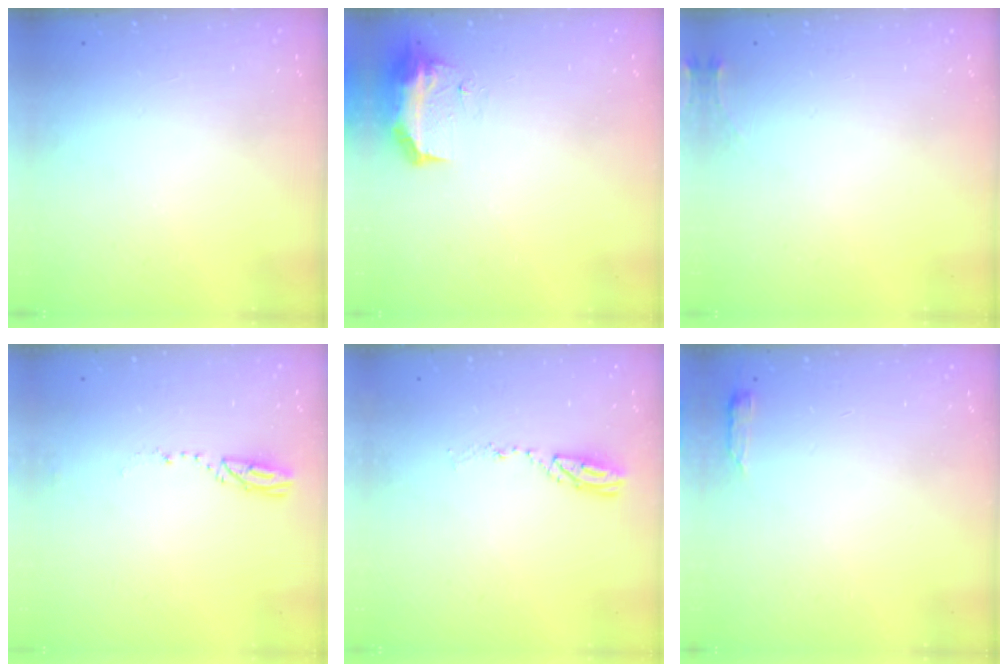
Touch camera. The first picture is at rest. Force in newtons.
{"total": 15.7, "press": 10.5, "slide": 11.7}
{"total": 4.0, "press": 3.9, "slide": 0.6}
{"total": 3.2, "press": 3.2, "slide": 0.4}
{"total": 5.4, "press": 5.3, "slide": 0.6}
{"total": 2.9, "press": 2.8, "slide": 0.6}